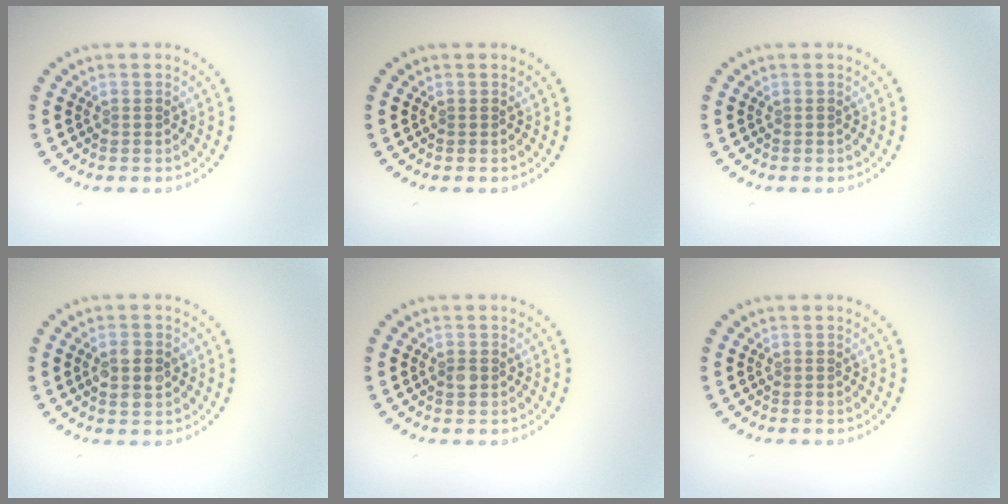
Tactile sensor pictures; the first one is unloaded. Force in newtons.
{"total": 0.0}
{"total": 0.0}
{"total": 2.8, "press": 2.8, "slide": 0.2}
{"total": 1.0, "press": 1.0, "slide": 0.1}
{"total": 0.0}